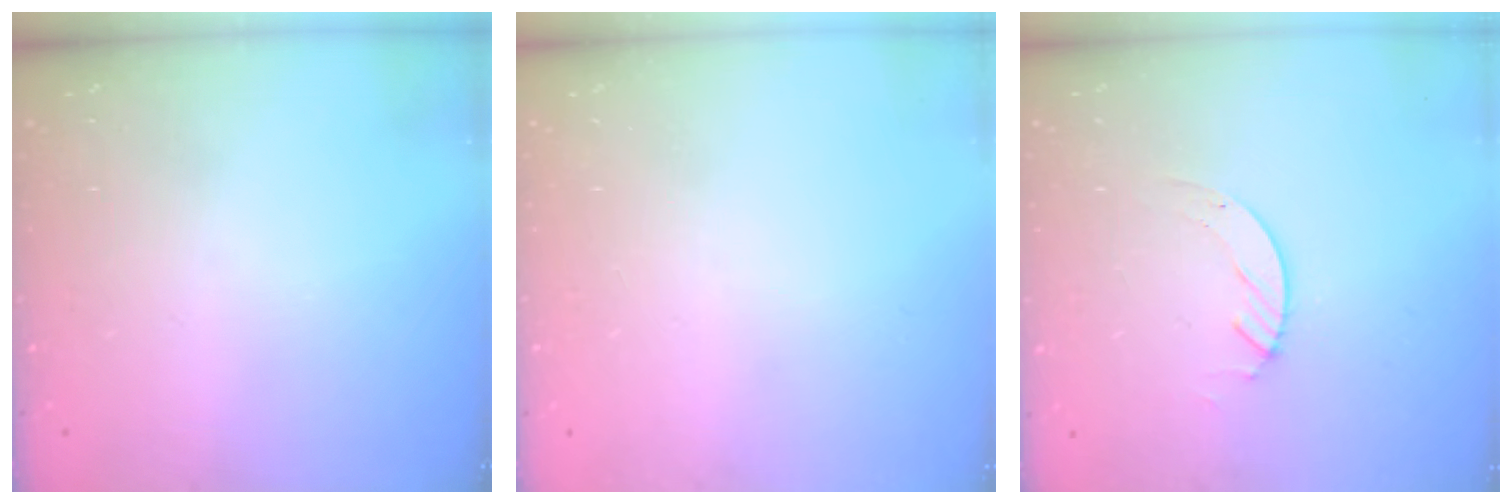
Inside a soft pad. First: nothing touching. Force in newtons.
{"total": 0.0}
{"total": 2.1, "press": 2.1, "slide": 0.2}